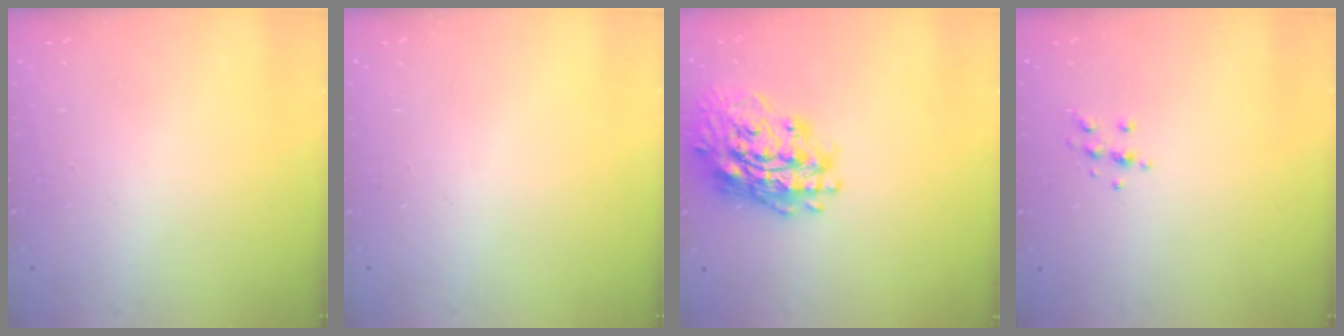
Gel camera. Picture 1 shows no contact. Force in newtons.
{"total": 0.0}
{"total": 19.4, "press": 19.2, "slide": 3.0}
{"total": 6.2, "press": 6.2, "slide": 0.8}